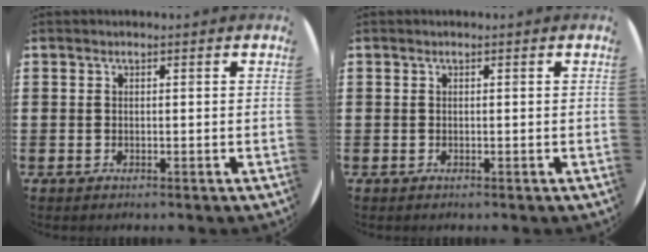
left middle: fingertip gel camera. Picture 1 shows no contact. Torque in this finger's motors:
{"motor_torque": [0.00, 0.00, 0.00, -0.01]}